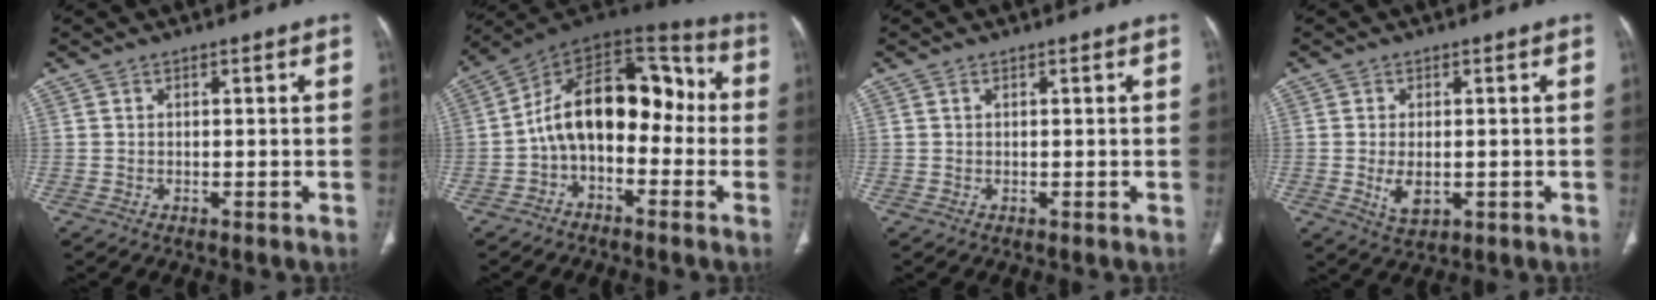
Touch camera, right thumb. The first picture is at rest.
{"total": 16.6, "force": [-1.8, 10.2, 13.0], "torque": [-0.173, 0.074, -0.043]}
{"total": 0.0}
{"total": 4.6, "force": [-0.7, 2.6, 3.7], "torque": [-0.067, -0.008, -0.004]}